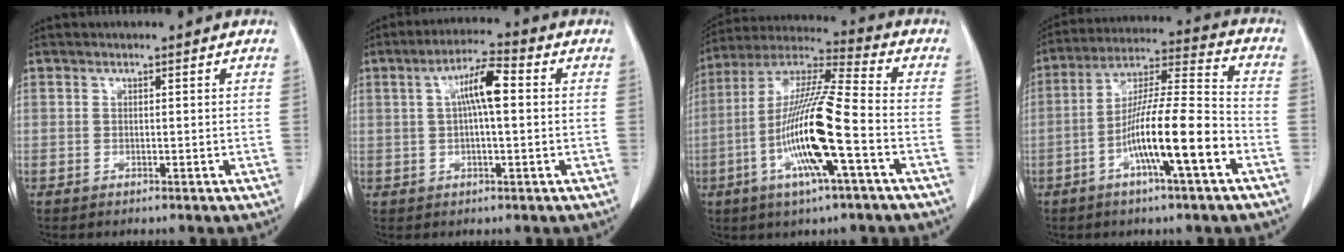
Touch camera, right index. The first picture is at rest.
{"total": 7.2, "force": [1.2, 1.6, 7.0], "torque": [-0.132, 0.022, 0.018]}
{"total": 17.0, "force": [-4.9, 1.2, 16.2], "torque": [-0.324, -0.006, -0.094]}
{"total": 14.5, "force": [-5.5, 1.0, 13.4], "torque": [-0.242, 0.005, -0.096]}